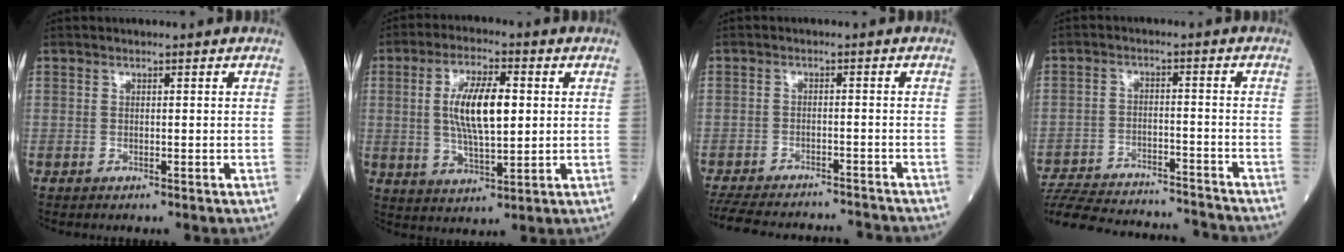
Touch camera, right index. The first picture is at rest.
{"total": 10.2, "force": [1.4, 2.8, 9.7], "torque": [-0.187, 0.005, 0.027]}
{"total": 16.3, "force": [-15.1, 3.6, 5.1], "torque": [-0.128, -0.009, -0.205]}
{"total": 22.0, "force": [-20.7, 3.0, 6.8], "torque": [-0.154, -0.022, -0.297]}